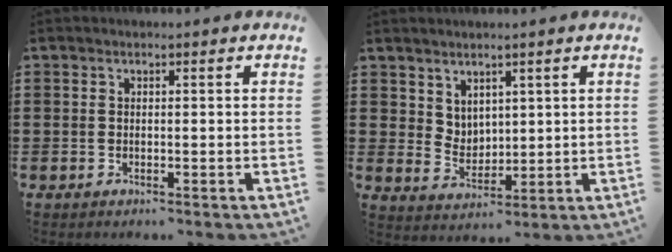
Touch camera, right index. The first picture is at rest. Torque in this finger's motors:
{"motor_torque": [0.57, 0.42, 0.01, 0.00]}